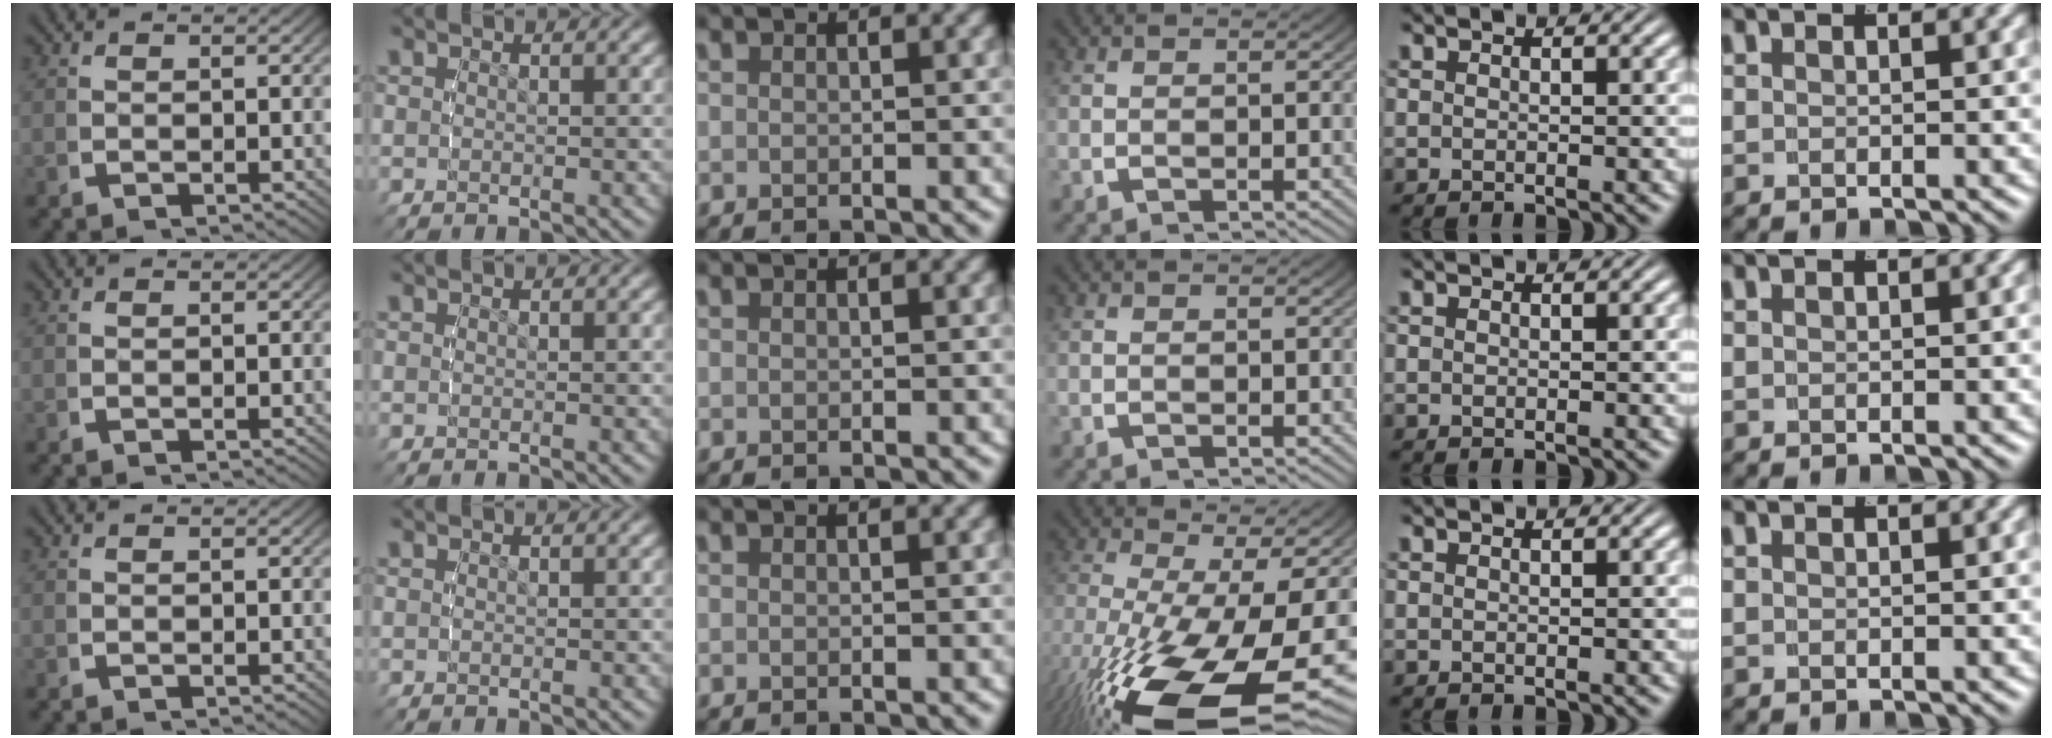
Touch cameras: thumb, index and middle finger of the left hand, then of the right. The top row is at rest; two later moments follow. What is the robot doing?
{"motion": "lift_and_place", "object": "button"}